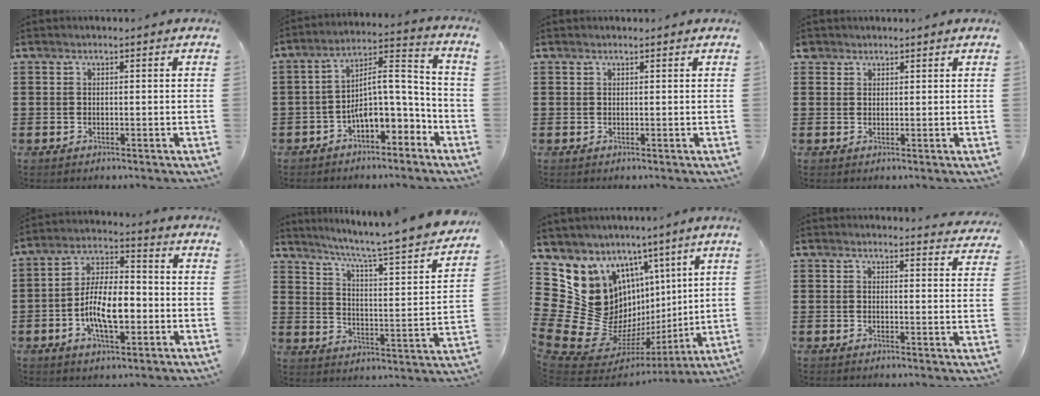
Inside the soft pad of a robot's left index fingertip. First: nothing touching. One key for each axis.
{"total": 7.6, "fx": -4.8, "fy": 2.8, "fz": 5.2, "tx": -0.091, "ty": -0.002, "tz": -0.095}
{"total": 0.6, "fx": 0.4, "fy": 0.4, "fz": -0.2, "tx": 0.002, "ty": 0.002, "tz": 0.008}
{"total": 1.6, "fx": 1.3, "fy": 0.9, "fz": -0.1, "tx": -0.004, "ty": 0.006, "tz": 0.026}
{"total": 9.3, "fx": -2.6, "fy": 4.1, "fz": 7.9, "tx": -0.171, "ty": 0.001, "tz": -0.054}
{"total": 4.6, "fx": 4.0, "fy": -0.4, "fz": 2.4, "tx": -0.069, "ty": -0.044, "tz": 0.054}
{"total": 18.1, "fx": 2.5, "fy": 15.9, "fz": 8.2, "tx": -0.208, "ty": -0.076, "tz": 0.101}
{"total": 2.7, "fx": 2.7, "fy": 0.0, "fz": 0.1, "tx": -0.004, "ty": -0.015, "tz": 0.049}